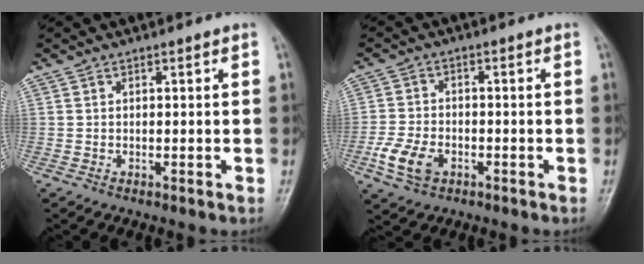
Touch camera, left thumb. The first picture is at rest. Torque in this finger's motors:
{"motor_torque": [-0.76, 0.69, 0.71, 0.56, 0.05]}